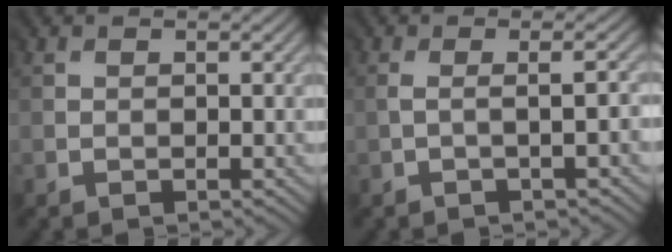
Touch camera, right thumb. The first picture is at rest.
{"total": 1.9, "force": [-0.5, 0.2, 1.8], "torque": [-0.015, 0.005, -0.011]}